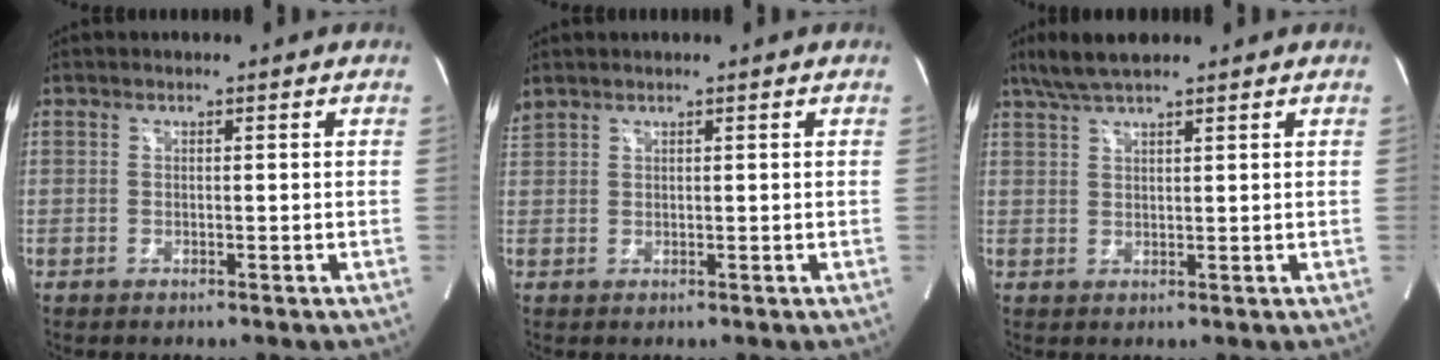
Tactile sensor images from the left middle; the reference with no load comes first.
{"total": 1.6, "force": [1.5, 0.2, 0.4], "torque": [-0.026, 0.020, 0.038]}
{"total": 5.7, "force": [4.5, 0.7, 3.3], "torque": [-0.072, 0.021, 0.086]}